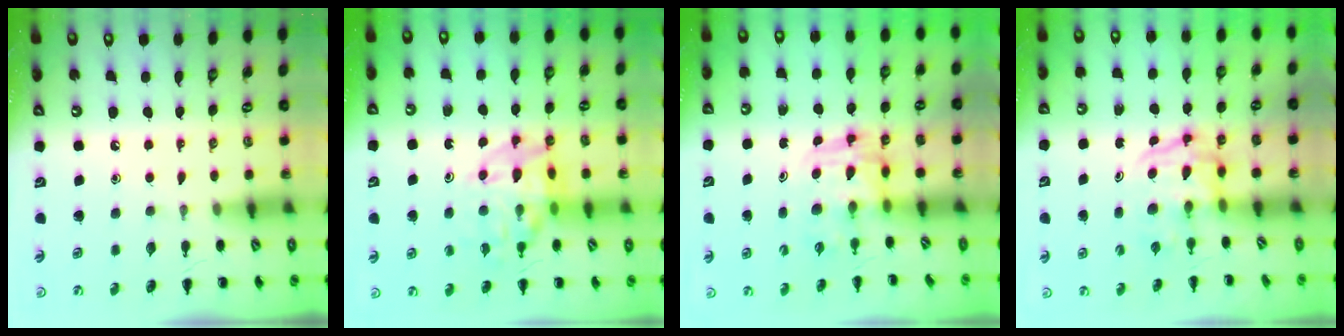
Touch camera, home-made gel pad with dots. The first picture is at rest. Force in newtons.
{"total": 15.1, "press": 14.7, "slide": 3.3}
{"total": 3.6, "press": 3.5, "slide": 0.6}
{"total": 3.8, "press": 3.7, "slide": 0.5}